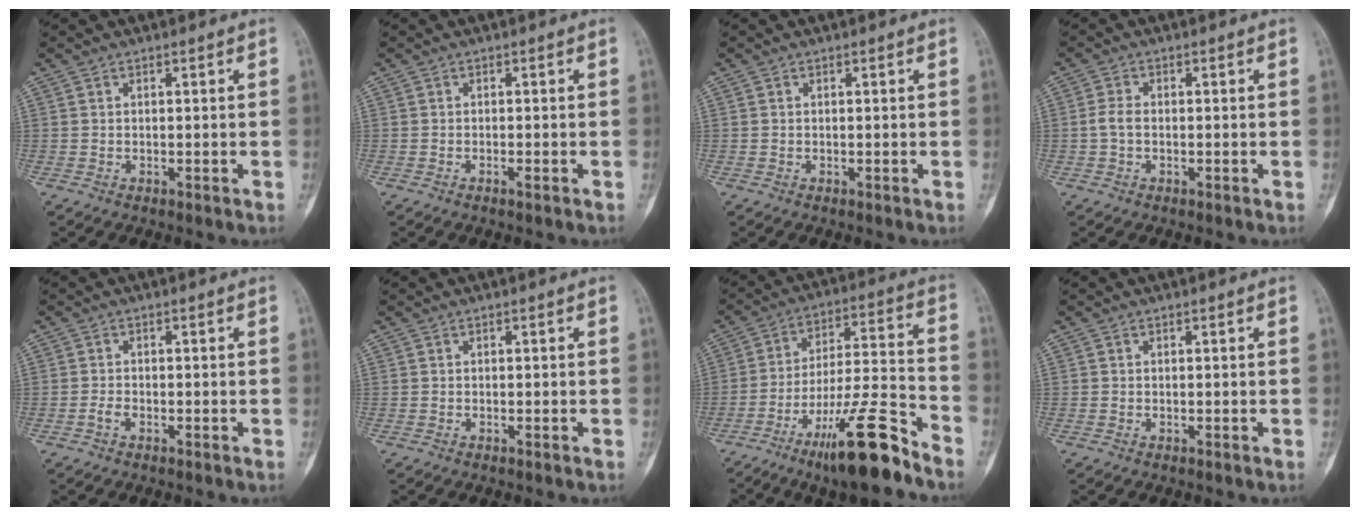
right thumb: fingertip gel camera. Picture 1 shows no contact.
{"total": 0.6, "force": [-0.4, 0.1, 0.5], "torque": [-0.010, 0.002, -0.006]}
{"total": 0.0}
{"total": 2.4, "force": [-0.4, 1.4, 1.9], "torque": [-0.041, 0.005, -0.013]}
{"total": 1.3, "force": [-0.7, 0.7, 0.8], "torque": [-0.019, 0.004, -0.016]}
{"total": 0.0}
{"total": 17.4, "force": [-11.7, 2.6, 12.6], "torque": [-0.220, 0.072, -0.195]}
{"total": 0.0}